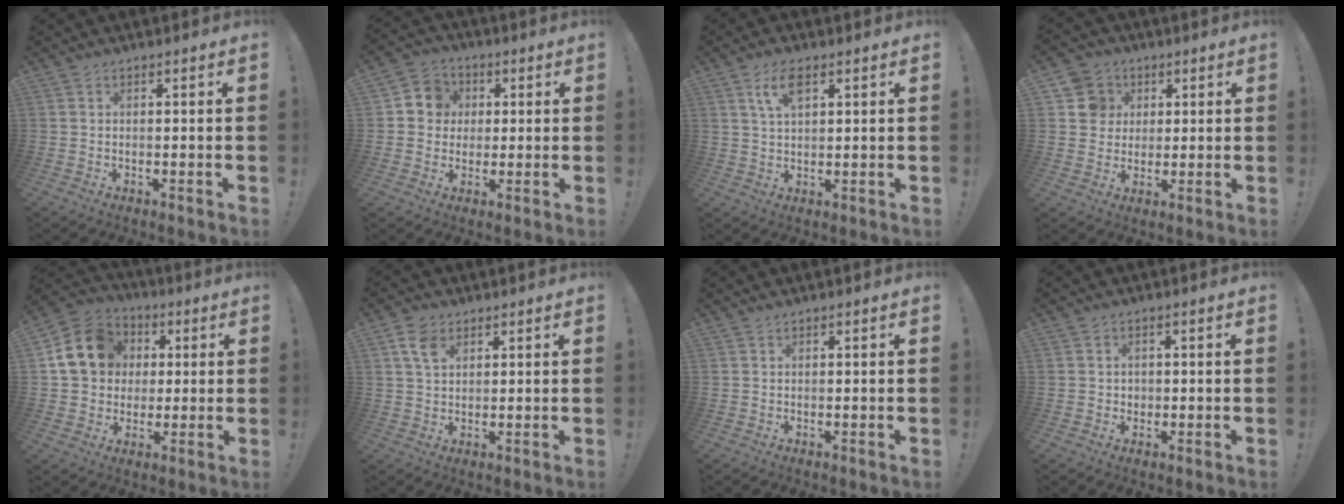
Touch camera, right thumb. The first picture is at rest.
{"total": 7.9, "force": [0.8, 7.6, 2.1], "torque": [-0.027, 0.005, 0.020]}
{"total": 6.0, "force": [2.9, 2.7, 4.6], "torque": [-0.083, -0.001, 0.052]}
{"total": 8.8, "force": [3.0, 8.2, 1.7], "torque": [-0.020, -0.013, 0.062]}
{"total": 15.5, "force": [3.6, 13.3, 7.3], "torque": [-0.114, 0.006, 0.077]}
{"total": 6.2, "force": [3.1, 3.8, 3.8], "torque": [-0.065, -0.007, 0.060]}
{"total": 0.5, "force": [0.5, 0.0, 0.1], "torque": [0.002, -0.003, 0.009]}
{"total": 1.8, "force": [0.5, 1.7, 0.5], "torque": [-0.005, -0.001, 0.008]}